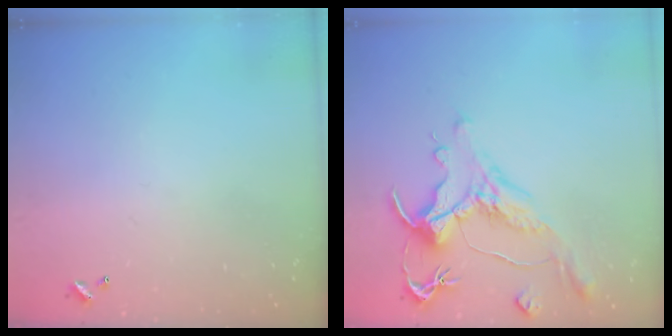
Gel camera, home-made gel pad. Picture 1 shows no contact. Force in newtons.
{"total": 1.5, "press": 0.4, "slide": 1.5}